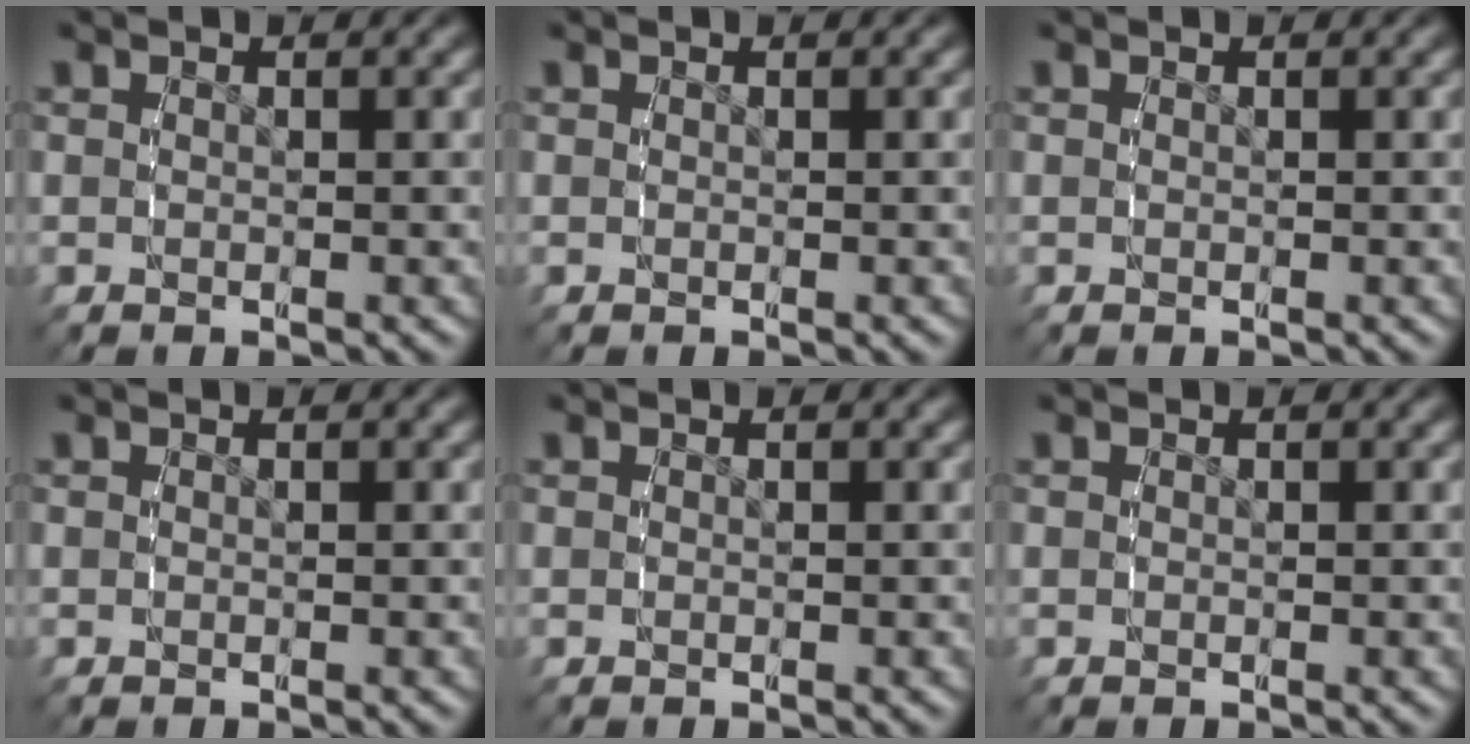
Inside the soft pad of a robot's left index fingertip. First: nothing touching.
{"total": 0.0}
{"total": 0.0}
{"total": 0.0}
{"total": 0.0}
{"total": 0.0}